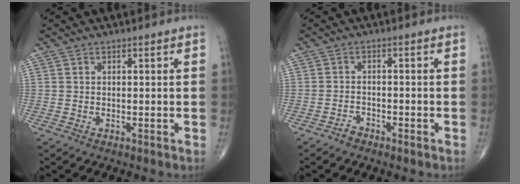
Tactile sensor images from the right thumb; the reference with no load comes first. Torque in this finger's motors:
{"motor_torque": [-0.17, 0.19, 0.06, 0.16, -0.02]}